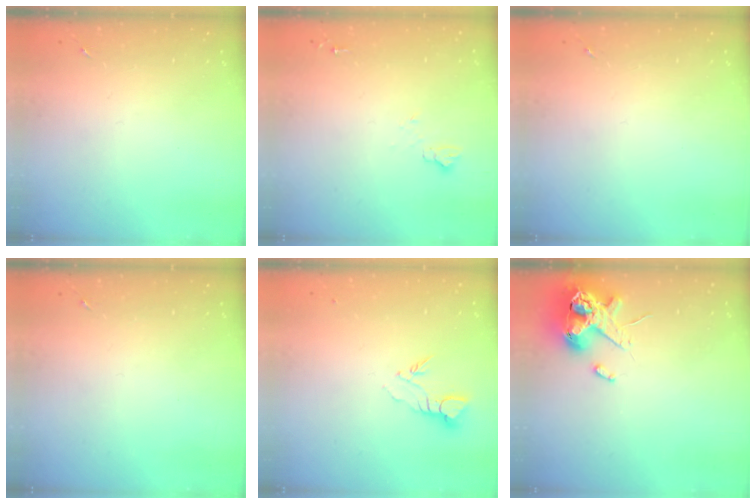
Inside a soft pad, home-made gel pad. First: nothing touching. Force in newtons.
{"total": 5.4, "press": 5.4, "slide": 0.7}
{"total": 0.0}
{"total": 0.0}
{"total": 3.8, "press": 3.8, "slide": 0.2}
{"total": 12.3, "press": 12.1, "slide": 1.9}